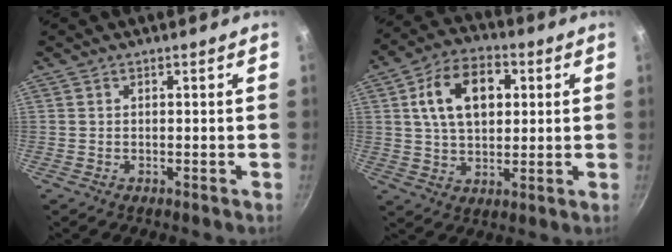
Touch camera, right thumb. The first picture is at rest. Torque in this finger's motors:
{"motor_torque": [-1.23, 1.65, 1.54, 0.52, 0.44]}